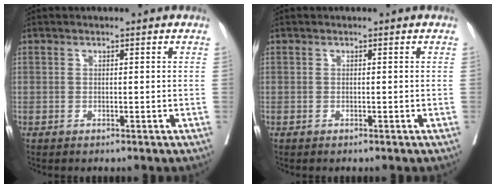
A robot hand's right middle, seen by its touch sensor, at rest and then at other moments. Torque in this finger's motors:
{"motor_torque": [0.00, -0.07, 0.00, 0.01]}